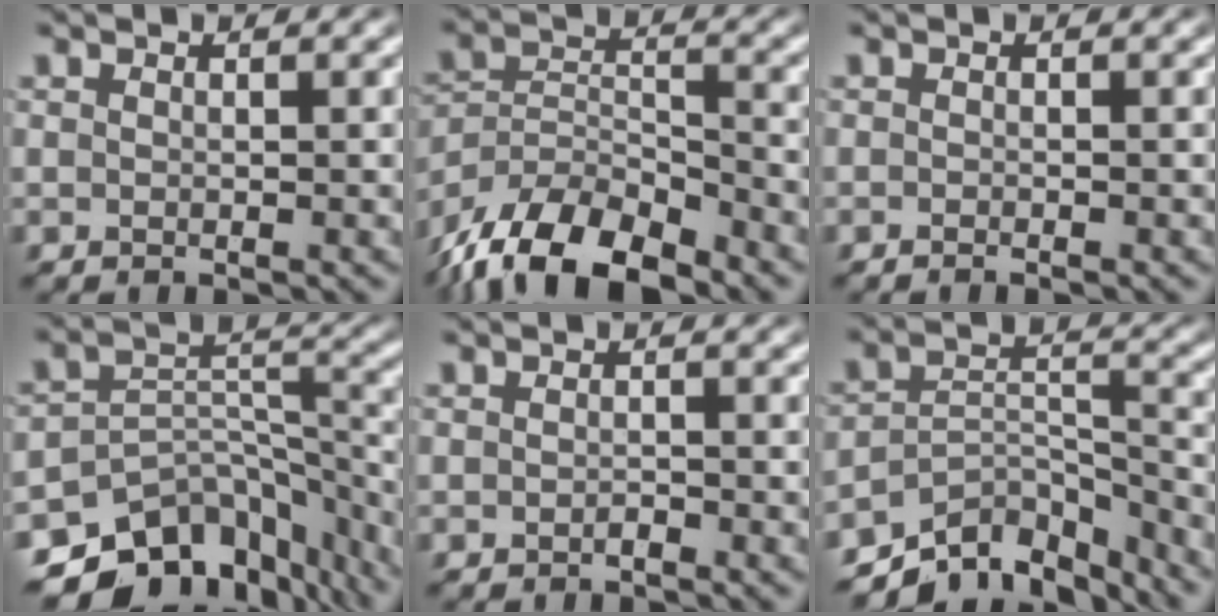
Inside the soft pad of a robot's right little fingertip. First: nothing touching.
{"total": 9.2, "force": [-6.0, 4.8, 5.0], "torque": [-0.085, -0.030, -0.088]}
{"total": 0.8, "force": [-0.7, -0.4, 0.1], "torque": [-0.004, -0.005, -0.011]}
{"total": 14.8, "force": [-9.0, 9.4, 7.1], "torque": [-0.113, -0.054, -0.129]}
{"total": 0.7, "force": [-0.7, -0.2, 0.1], "torque": [-0.003, -0.005, -0.009]}
{"total": 9.7, "force": [-6.8, 5.0, 4.7], "torque": [-0.070, -0.034, -0.097]}